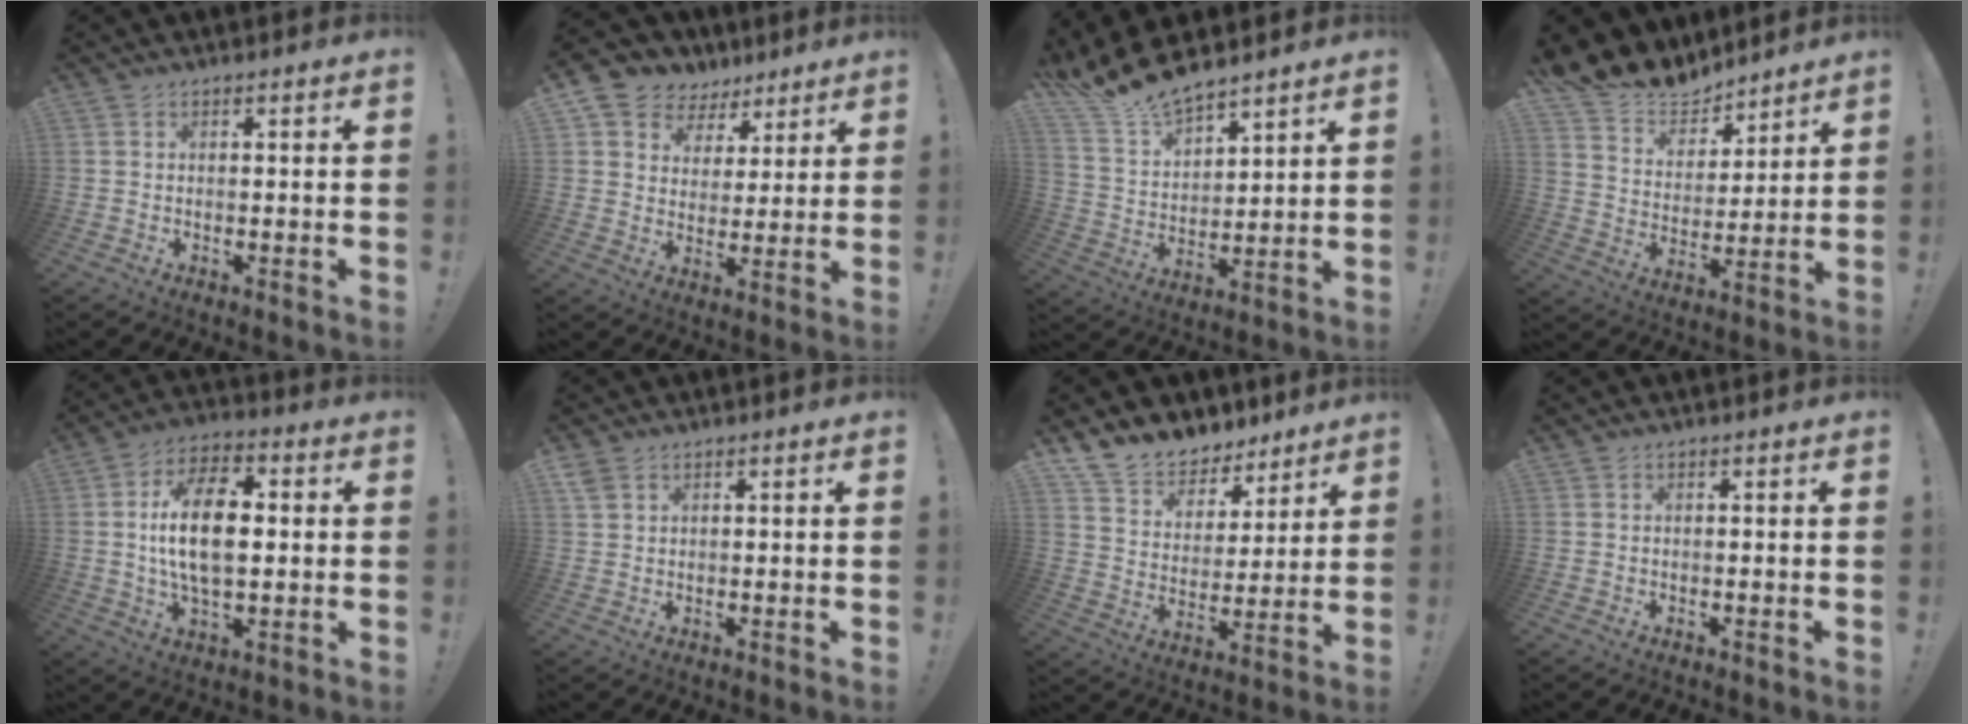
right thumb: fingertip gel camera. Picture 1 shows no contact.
{"total": 7.9, "force": [4.6, 6.4, 1.0], "torque": [-0.022, -0.035, 0.094]}
{"total": 12.3, "force": [11.6, 3.4, 2.7], "torque": [-0.080, -0.089, 0.215]}
{"total": 11.8, "force": [10.5, 5.2, 1.0], "torque": [-0.038, -0.094, 0.198]}
{"total": 15.5, "force": [0.9, 8.7, 12.8], "torque": [-0.220, 0.004, 0.009]}
{"total": 2.9, "force": [1.9, 1.8, 1.3], "torque": [-0.019, -0.007, 0.036]}
{"total": 11.3, "force": [9.4, 6.0, 1.7], "torque": [-0.045, -0.073, 0.180]}
{"total": 0.0}